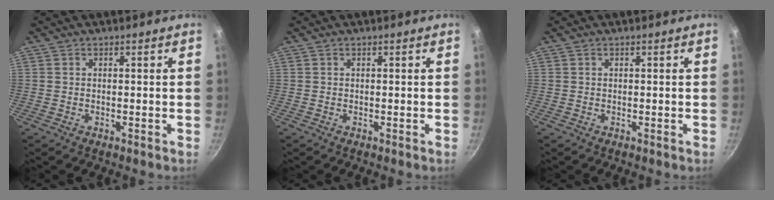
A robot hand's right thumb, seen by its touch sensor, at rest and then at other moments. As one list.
[{"total": 0.0}, {"total": 0.0}]